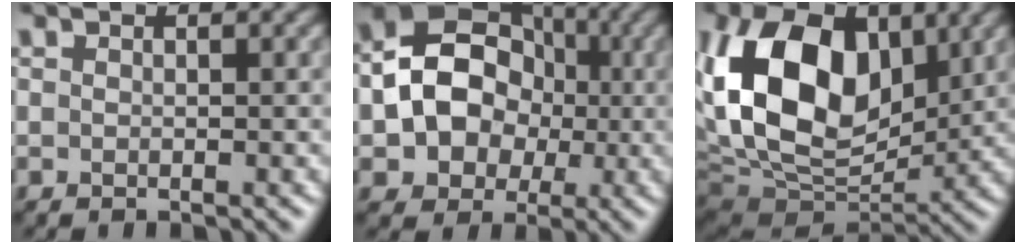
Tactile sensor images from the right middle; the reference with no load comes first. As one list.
[{"total": 9.3, "force": [-0.6, 7.7, 5.2], "torque": [-0.062, 0.010, -0.026]}, {"total": 15.7, "force": [3.8, 10.2, 11.3], "torque": [-0.227, 0.019, 0.063]}]